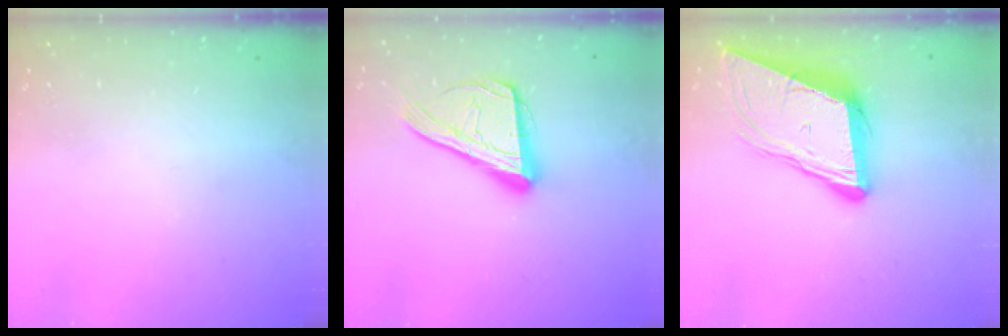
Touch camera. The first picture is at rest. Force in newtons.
{"total": 17.8, "press": 17.7, "slide": 2.4}
{"total": 12.0, "press": 11.5, "slide": 3.7}